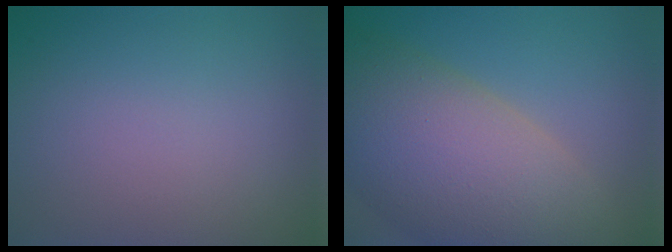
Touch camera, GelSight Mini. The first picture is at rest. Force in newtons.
{"total": 11.8, "press": 11.8, "slide": 1.0}